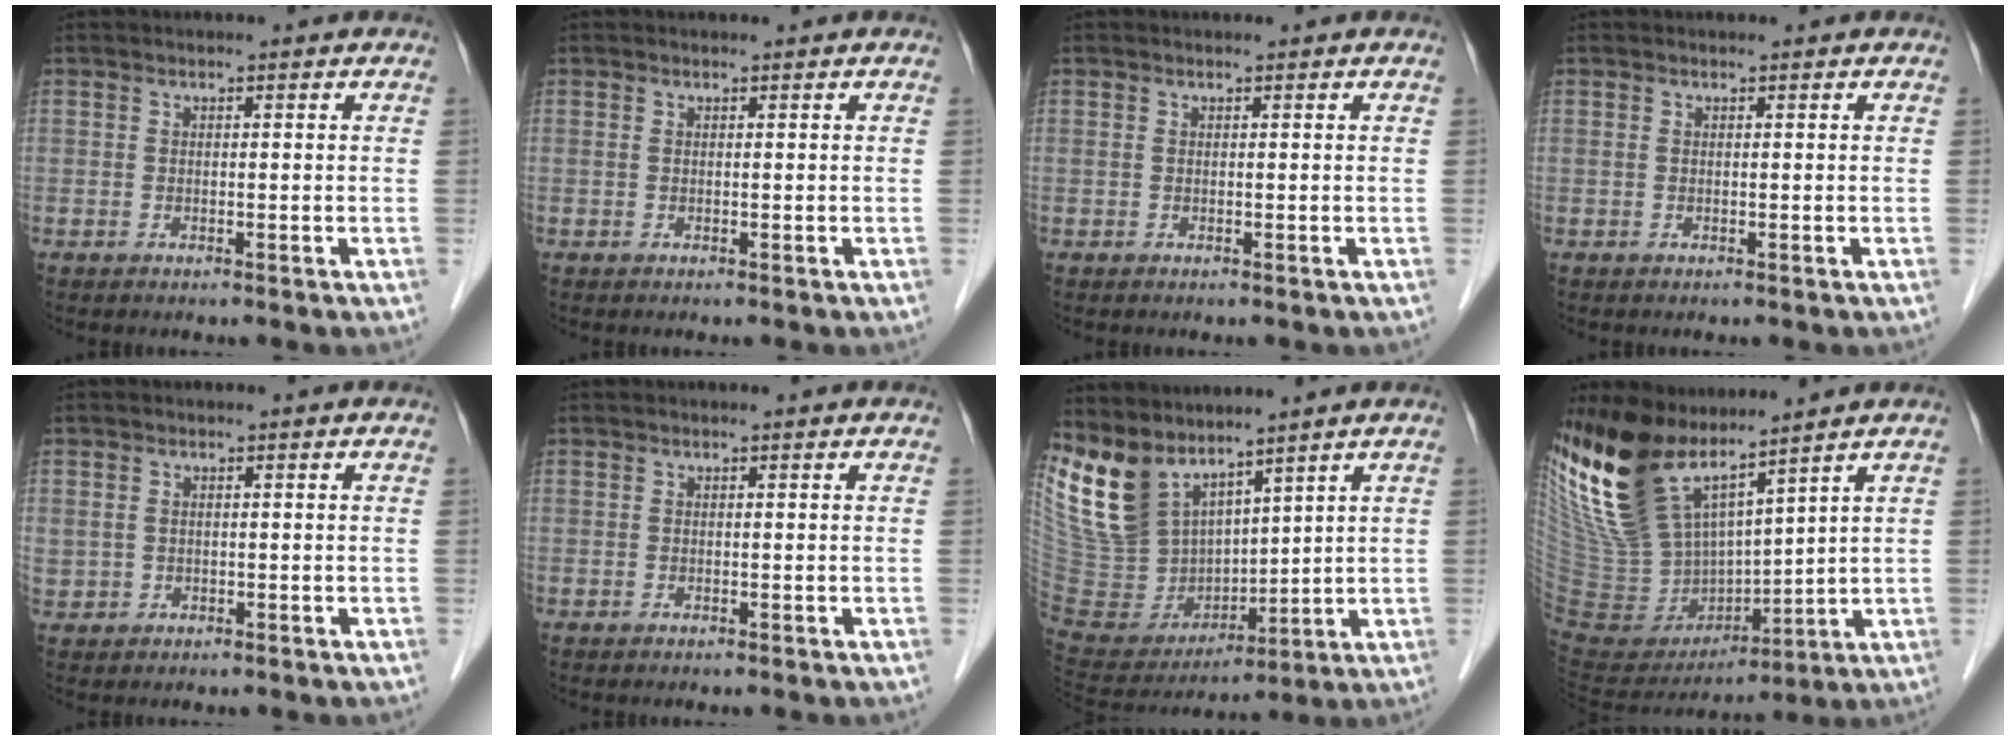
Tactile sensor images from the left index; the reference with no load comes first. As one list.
[{"total": 0.0}, {"total": 0.0}, {"total": 0.0}, {"total": 1.7, "force": [0.1, 1.6, 0.5], "torque": [-0.017, 0.005, 0.011]}, {"total": 0.0}, {"total": 14.1, "force": [11.2, 6.5, 5.6], "torque": [-0.138, 0.005, 0.242]}, {"total": 22.3, "force": [16.0, 8.3, 13.0], "torque": [-0.305, 0.010, 0.322]}]